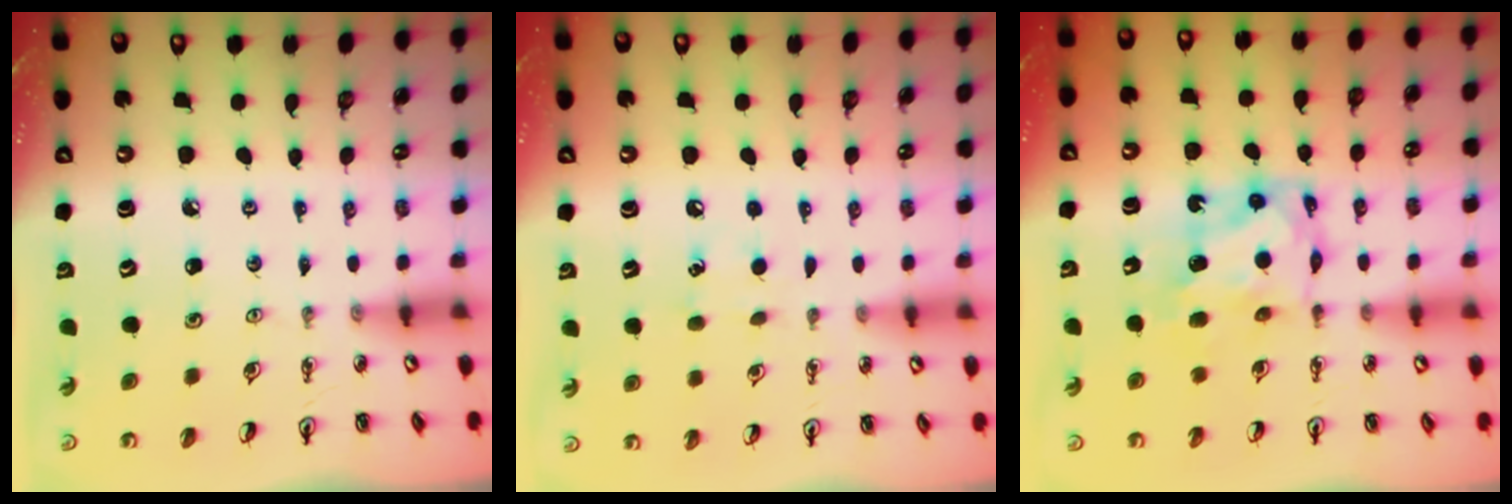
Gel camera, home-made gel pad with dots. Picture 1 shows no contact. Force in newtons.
{"total": 6.6, "press": 6.5, "slide": 0.7}
{"total": 6.9, "press": 6.9, "slide": 0.3}